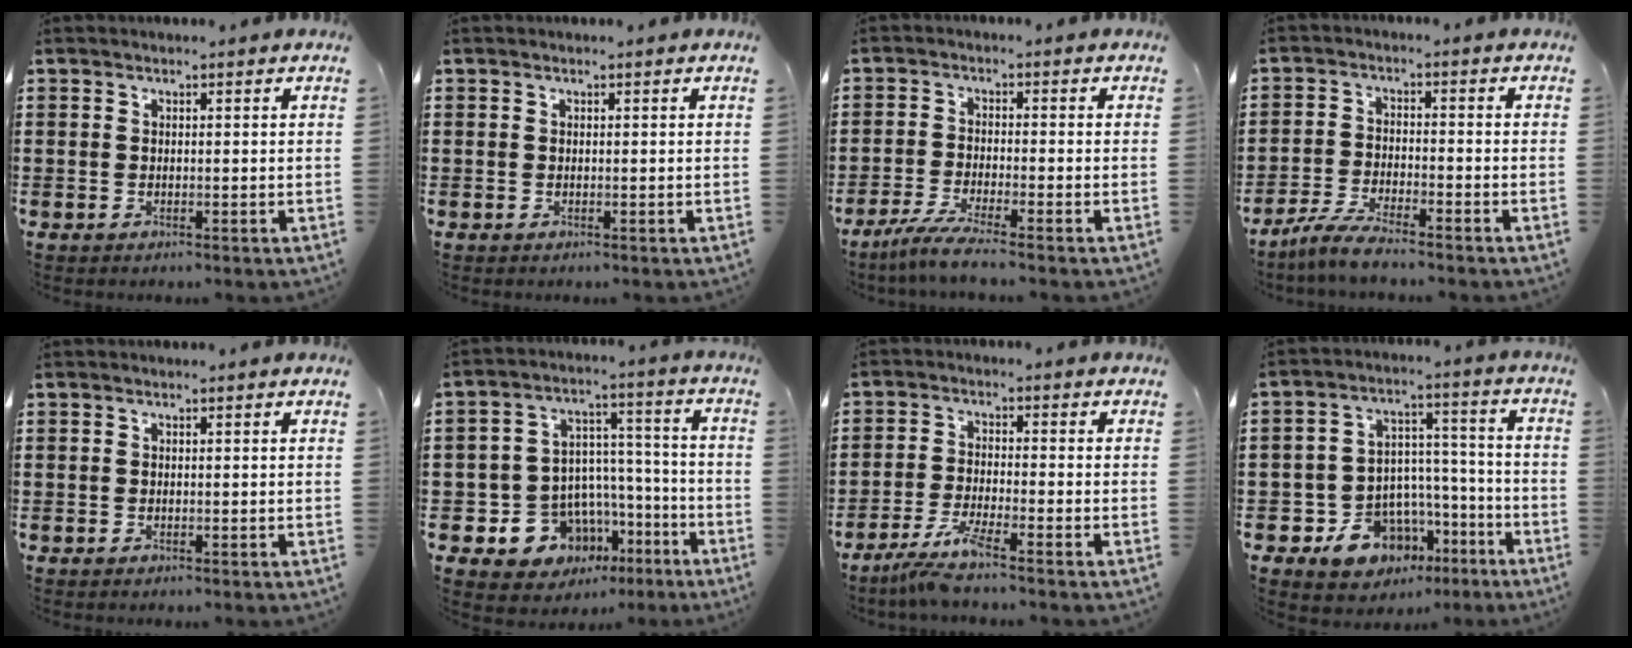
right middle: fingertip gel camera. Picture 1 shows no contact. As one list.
[{"total": 0.0}, {"total": 4.3, "force": [-3.6, -0.2, 2.3], "torque": [-0.059, -0.015, -0.074]}, {"total": 4.7, "force": [-4.3, 0.2, 1.9], "torque": [-0.046, -0.006, -0.087]}, {"total": 0.0}, {"total": 9.4, "force": [-5.2, 7.6, 1.7], "torque": [-0.054, 0.019, -0.084]}, {"total": 4.9, "force": [-3.9, -0.2, 2.9], "torque": [-0.070, -0.019, -0.076]}, {"total": 10.4, "force": [-6.8, 7.2, 3.3], "torque": [-0.071, 0.035, -0.115]}]